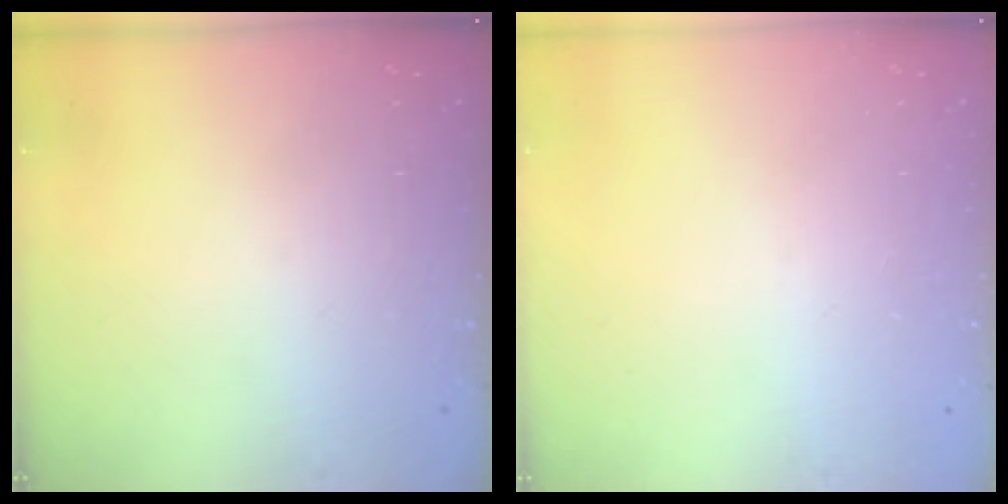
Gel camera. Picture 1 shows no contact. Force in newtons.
{"total": 0.0}